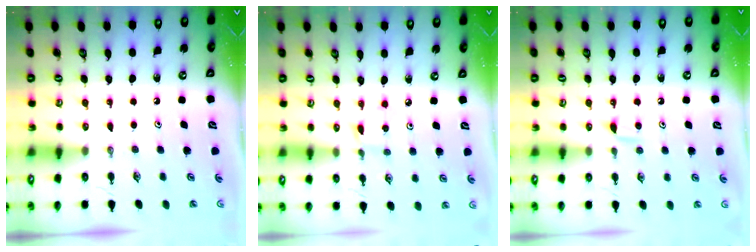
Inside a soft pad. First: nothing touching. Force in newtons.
{"total": 1.4, "press": 1.4, "slide": 0.2}
{"total": 4.1, "press": 4.0, "slide": 0.7}